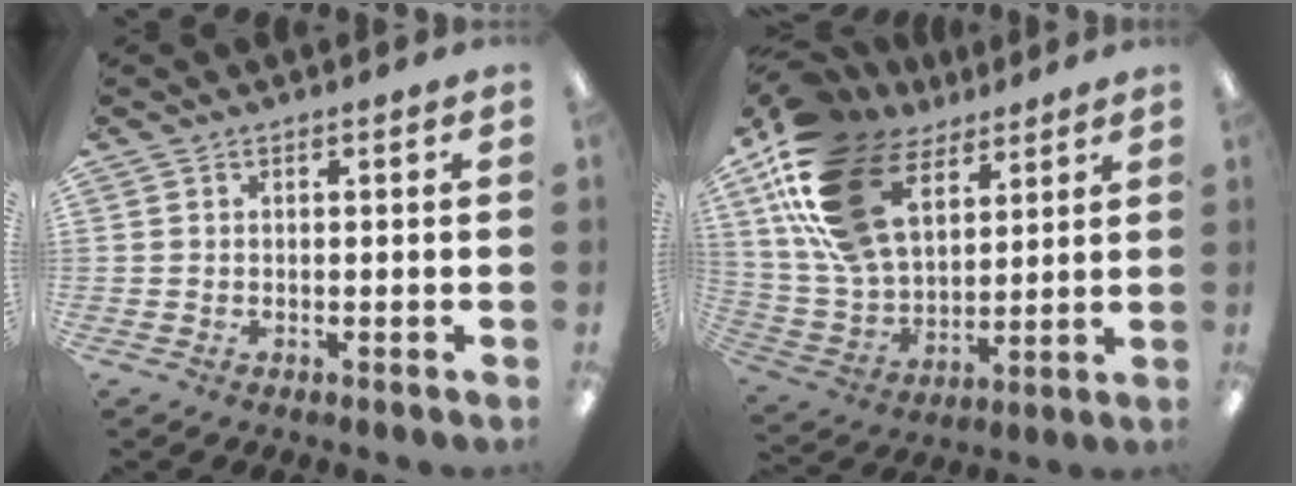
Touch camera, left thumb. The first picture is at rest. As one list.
[{"total": 23.3, "force": [12.1, 13.9, 14.4], "torque": [-0.311, -0.042, 0.221]}]